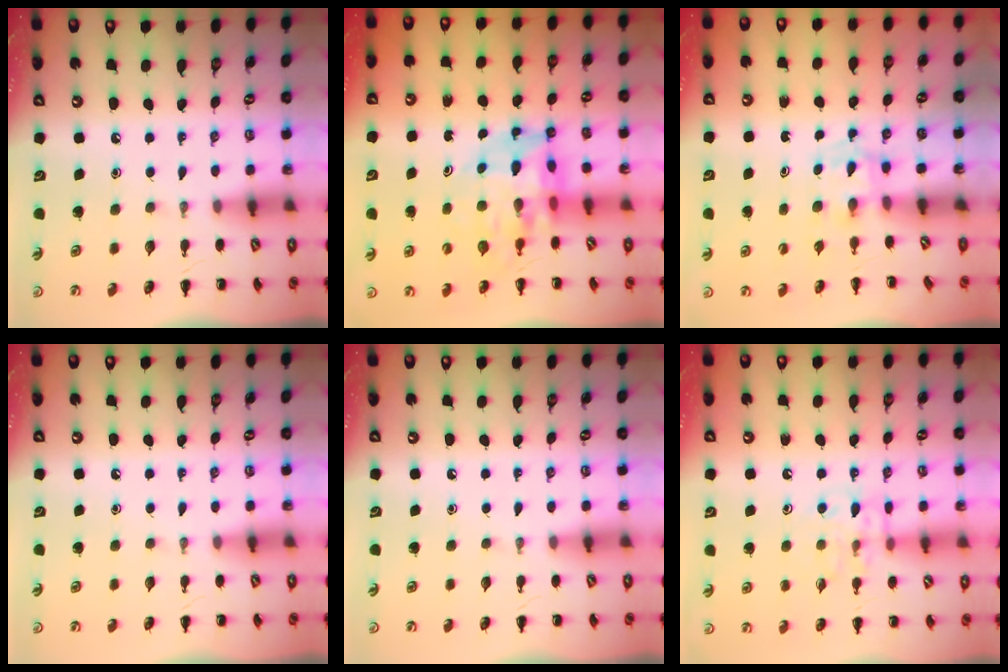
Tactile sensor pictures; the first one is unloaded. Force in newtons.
{"total": 9.5, "press": 8.9, "slide": 3.4}
{"total": 2.4, "press": 2.2, "slide": 1.0}
{"total": 0.0}
{"total": 0.0}
{"total": 9.7, "press": 9.5, "slide": 1.6}